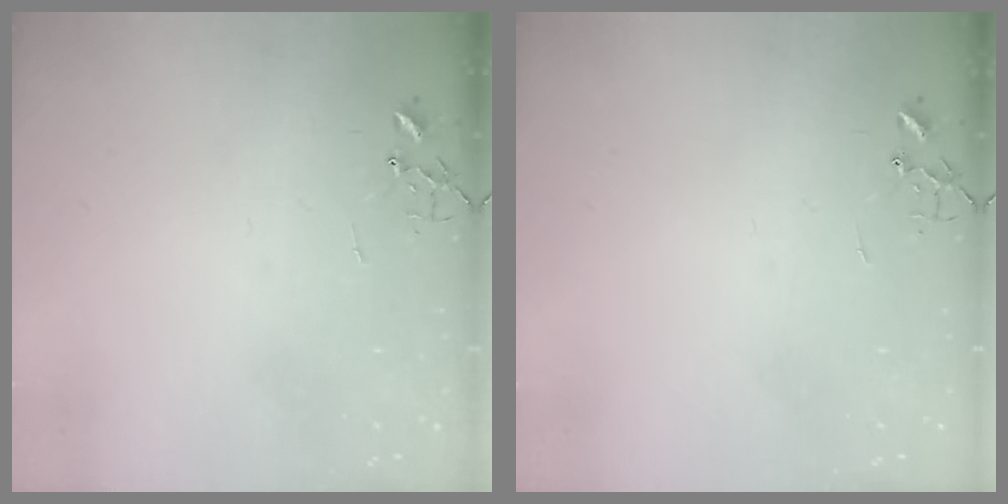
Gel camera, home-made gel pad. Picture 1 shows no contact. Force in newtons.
{"total": 0.0}